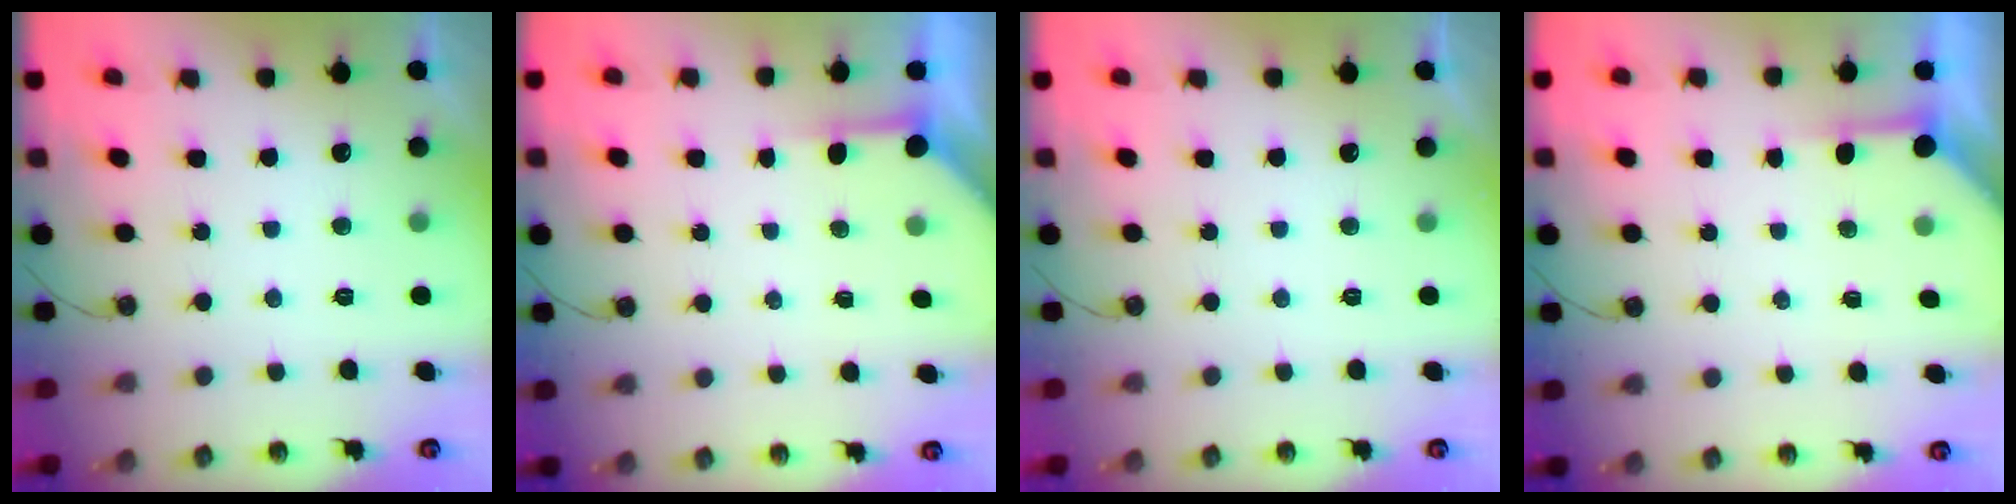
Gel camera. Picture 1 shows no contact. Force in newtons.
{"total": 3.5, "press": 3.5, "slide": 0.4}
{"total": 0.0}
{"total": 3.5, "press": 3.5, "slide": 0.4}